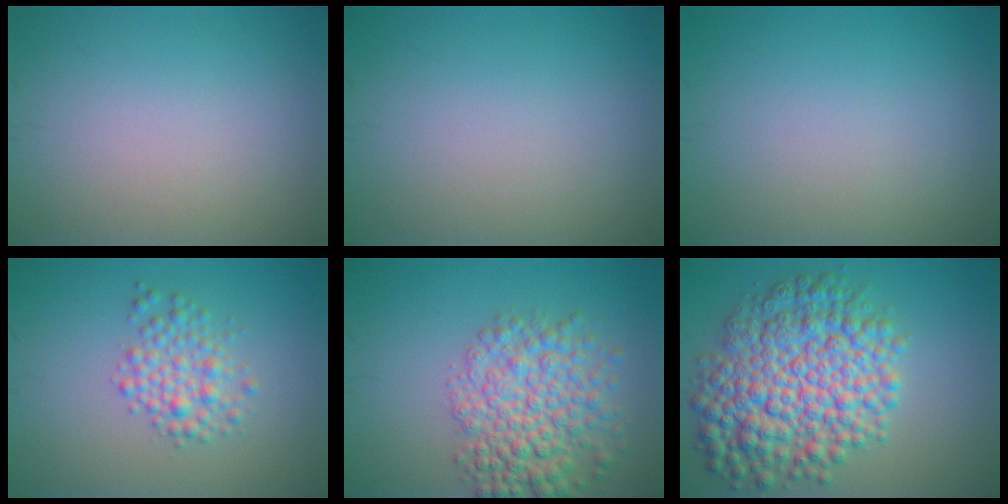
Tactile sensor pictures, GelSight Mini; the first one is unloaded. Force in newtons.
{"total": 0.0}
{"total": 0.0}
{"total": 2.9, "press": 2.9, "slide": 0.0}
{"total": 6.5, "press": 6.5, "slide": 0.2}
{"total": 10.2, "press": 10.2, "slide": 0.1}